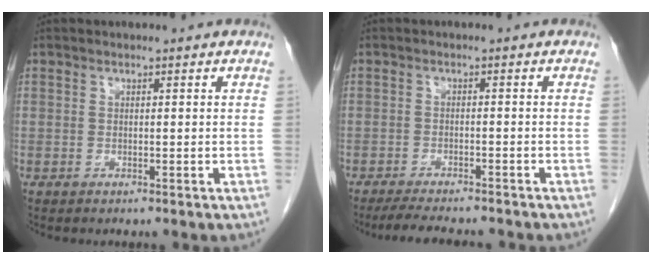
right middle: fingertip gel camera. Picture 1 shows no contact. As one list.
[{"total": 8.1, "force": [-7.2, 1.2, 3.5], "torque": [-0.052, -0.014, -0.108]}]